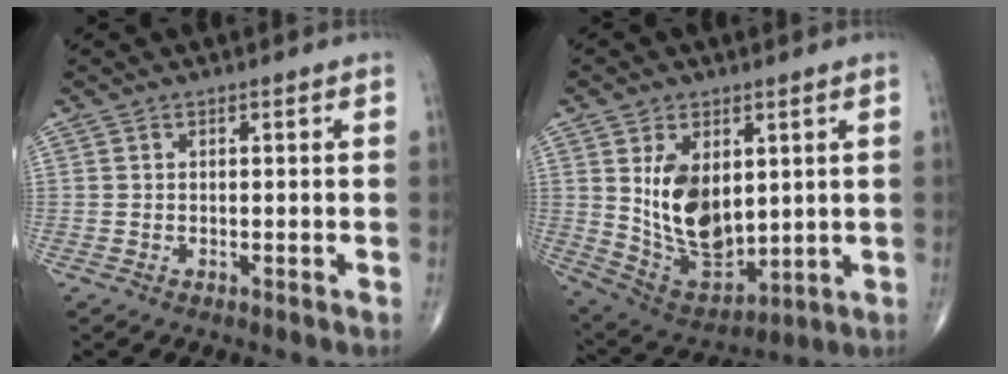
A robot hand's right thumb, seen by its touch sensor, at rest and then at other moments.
{"total": 14.6, "force": [2.6, 8.9, 11.2], "torque": [-0.168, -0.022, 0.073]}